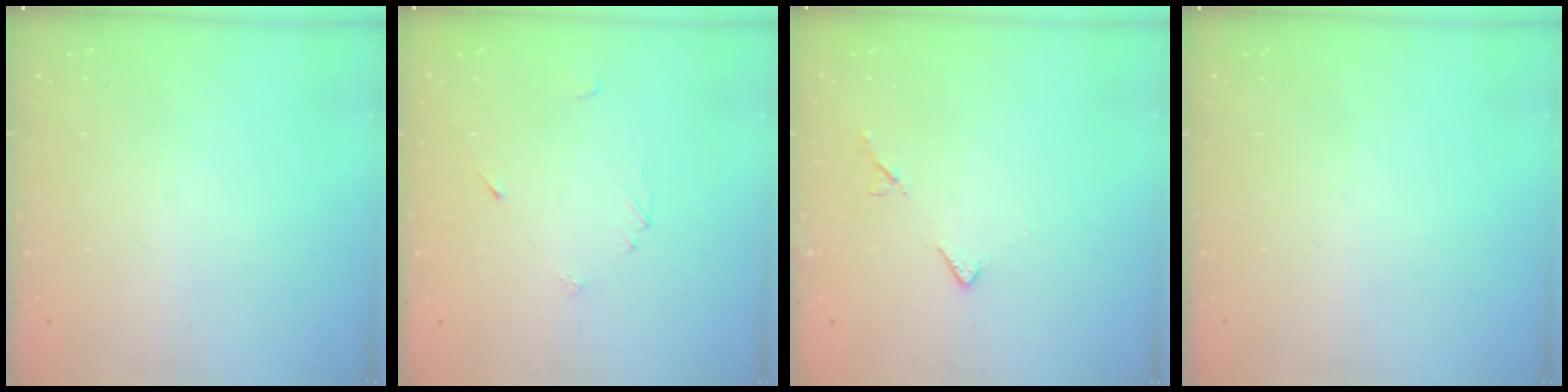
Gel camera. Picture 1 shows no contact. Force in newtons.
{"total": 2.6, "press": 2.6, "slide": 0.2}
{"total": 5.4, "press": 5.3, "slide": 0.7}
{"total": 0.0}